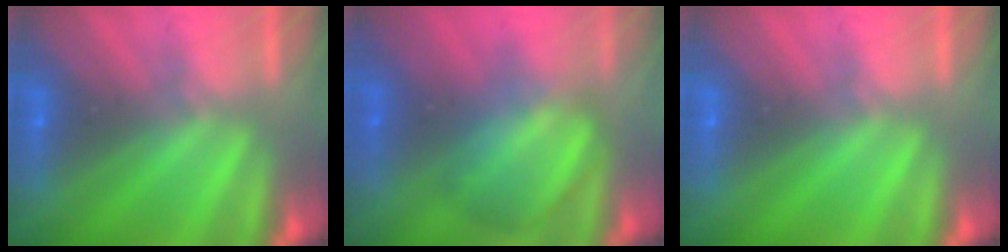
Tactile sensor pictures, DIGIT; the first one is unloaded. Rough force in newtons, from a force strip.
{"total": 2.8}
{"total": 0.0}